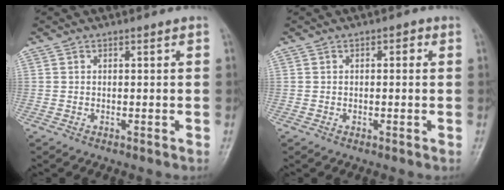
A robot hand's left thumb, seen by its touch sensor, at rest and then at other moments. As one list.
[{"total": 1.5, "force": [0.2, 1.1, 1.0], "torque": [-0.002, 0.006, -0.002]}]